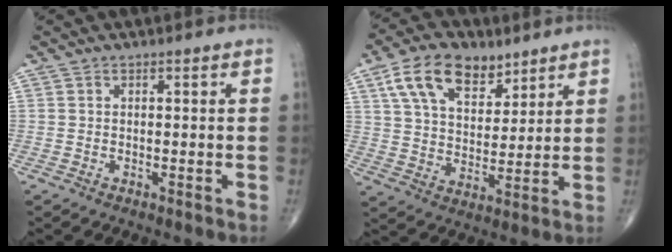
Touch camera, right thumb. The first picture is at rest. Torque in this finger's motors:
{"motor_torque": [-1.10, 1.27, 0.58, 0.29, 0.26]}